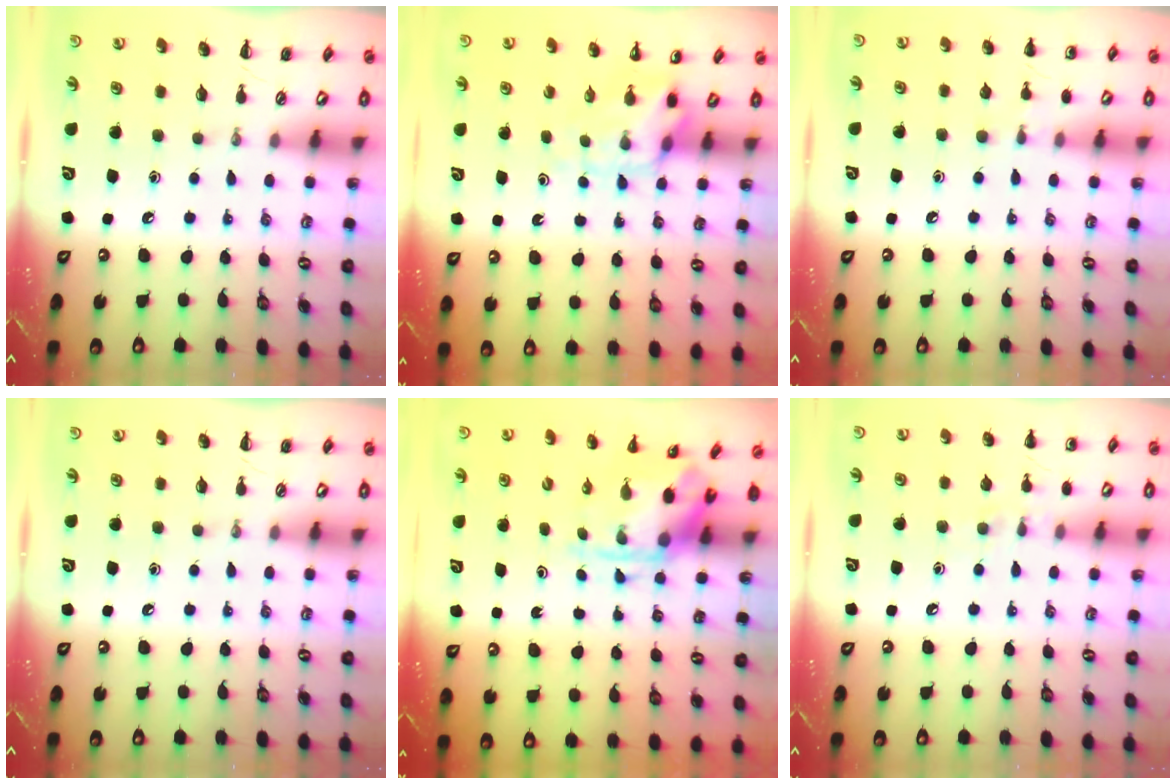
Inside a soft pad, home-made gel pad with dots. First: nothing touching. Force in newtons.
{"total": 5.3, "press": 5.3, "slide": 0.5}
{"total": 5.9, "press": 5.6, "slide": 1.8}
{"total": 0.0}
{"total": 3.7, "press": 3.6, "slide": 0.9}
{"total": 7.1, "press": 6.8, "slide": 2.1}